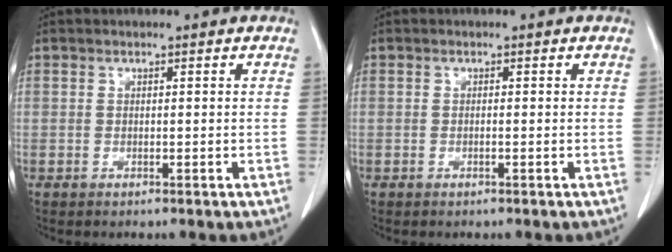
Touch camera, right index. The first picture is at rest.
{"total": 0.0}